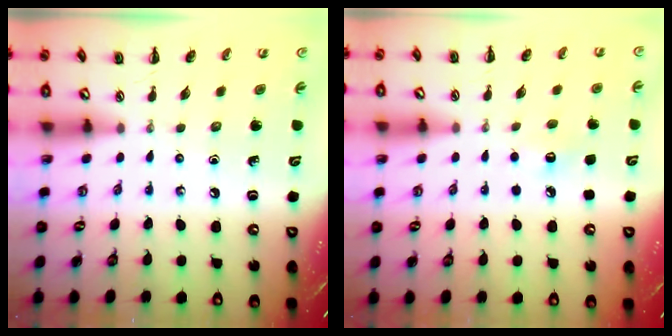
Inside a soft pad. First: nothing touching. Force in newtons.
{"total": 5.4, "press": 5.2, "slide": 1.3}